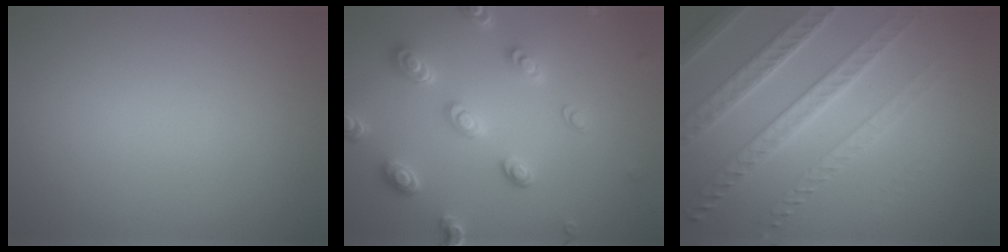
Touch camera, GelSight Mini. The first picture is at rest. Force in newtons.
{"total": 4.5, "press": 3.7, "slide": 2.6}
{"total": 7.2, "press": 5.1, "slide": 5.1}